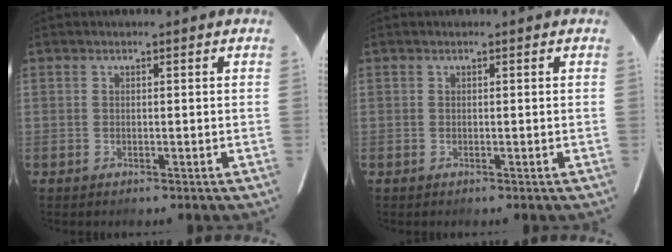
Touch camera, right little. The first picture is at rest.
{"total": 0.0}